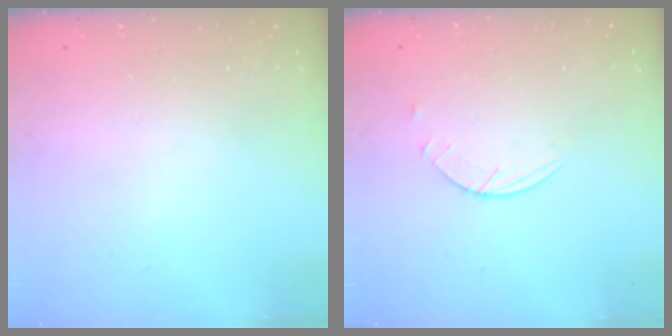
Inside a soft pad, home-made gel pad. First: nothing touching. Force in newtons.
{"total": 2.9, "press": 2.8, "slide": 0.3}